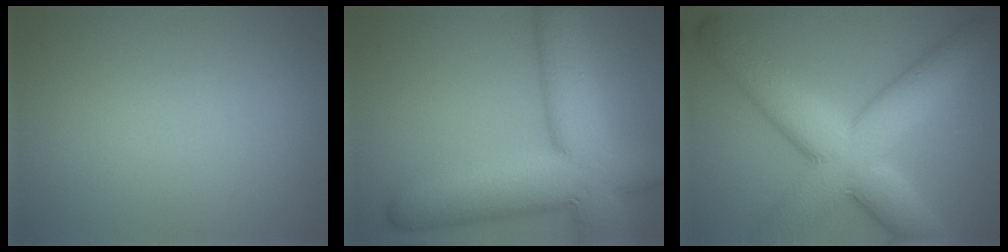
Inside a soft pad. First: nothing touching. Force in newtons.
{"total": 12.9, "press": 12.8, "slide": 0.8}
{"total": 11.7, "press": 11.7, "slide": 0.6}